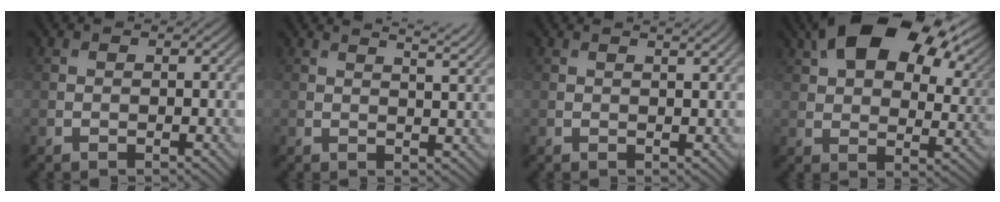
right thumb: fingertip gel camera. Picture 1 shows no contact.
{"total": 6.2, "force": [4.7, 1.5, 3.7], "torque": [-0.035, 0.019, 0.052]}
{"total": 1.8, "force": [1.5, 0.3, 0.9], "torque": [-0.008, 0.000, 0.019]}
{"total": 16.3, "force": [9.1, 8.7, 10.4], "torque": [-0.185, 0.013, 0.155]}